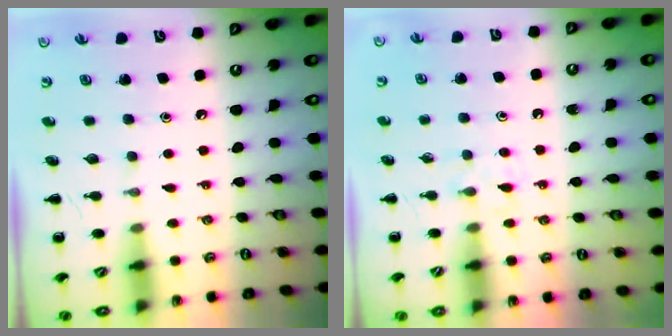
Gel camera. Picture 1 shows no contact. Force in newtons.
{"total": 2.2, "press": 2.0, "slide": 1.0}